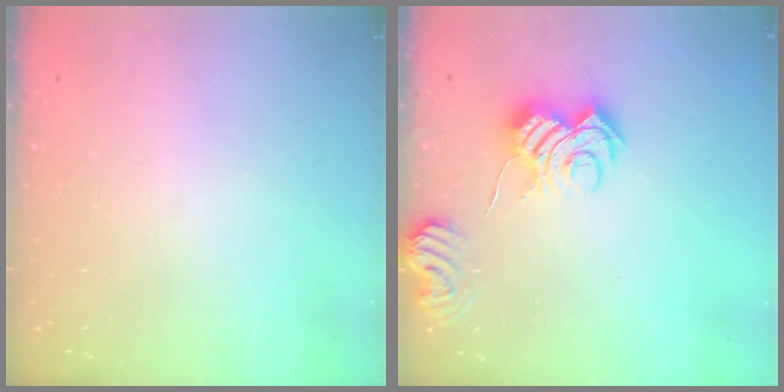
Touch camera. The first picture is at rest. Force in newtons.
{"total": 8.5, "press": 8.5, "slide": 0.9}